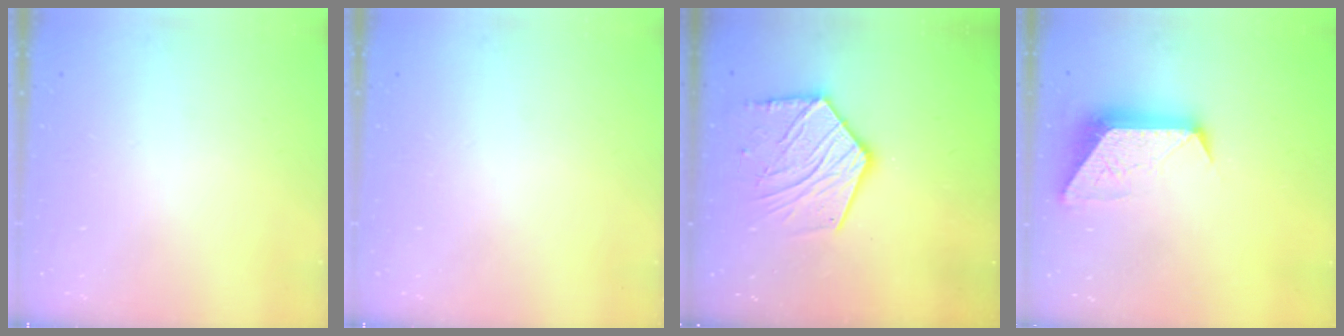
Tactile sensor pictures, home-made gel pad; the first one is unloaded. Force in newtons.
{"total": 0.0}
{"total": 16.2, "press": 16.2, "slide": 1.0}
{"total": 11.5, "press": 11.4, "slide": 1.0}